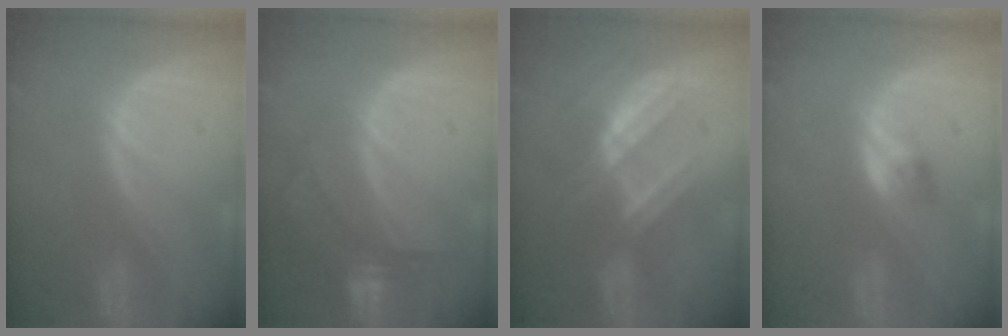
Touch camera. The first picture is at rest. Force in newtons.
{"total": 6.2, "press": 5.8, "slide": 2.2}
{"total": 7.3, "press": 6.8, "slide": 2.8}
{"total": 2.6, "press": 2.4, "slide": 1.0}